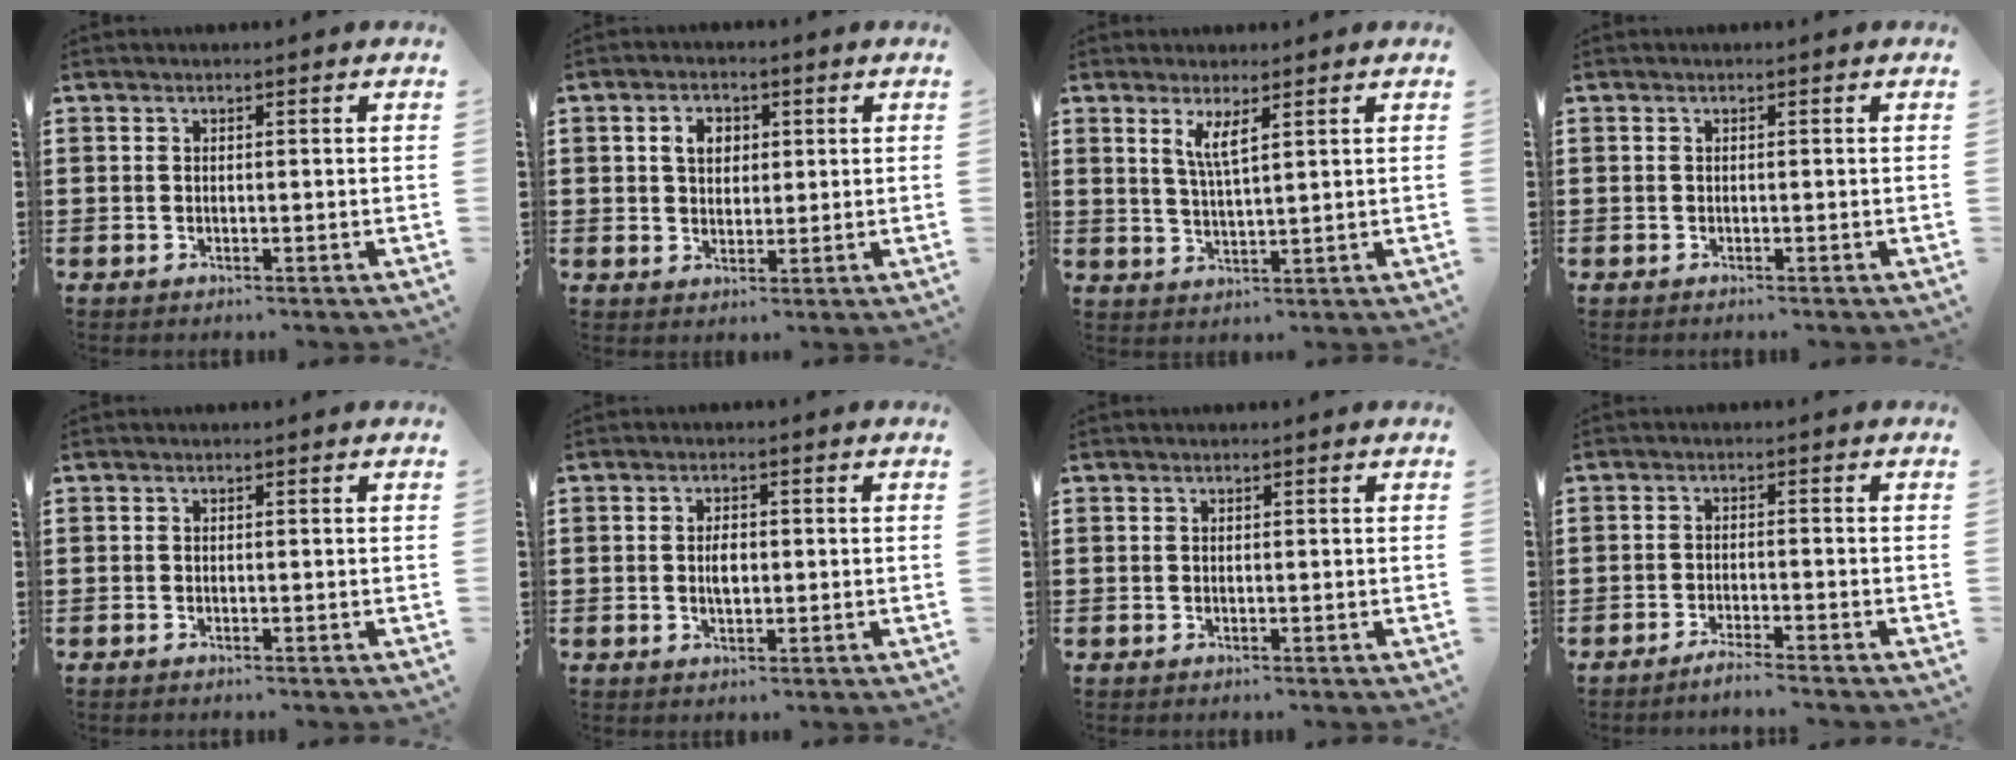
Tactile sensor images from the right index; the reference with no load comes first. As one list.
[{"total": 3.7, "force": [1.0, 2.7, 2.3], "torque": [-0.054, 0.014, 0.014]}, {"total": 3.6, "force": [1.9, 0.5, 3.0], "torque": [-0.065, 0.001, 0.033]}, {"total": 0.0}, {"total": 0.0}, {"total": 2.7, "force": [0.0, 1.4, 2.3], "torque": [-0.045, 0.005, -0.001]}, {"total": 0.0}, {"total": 2.2, "force": [-2.1, -0.4, 0.7], "torque": [-0.012, 0.001, -0.040]}]